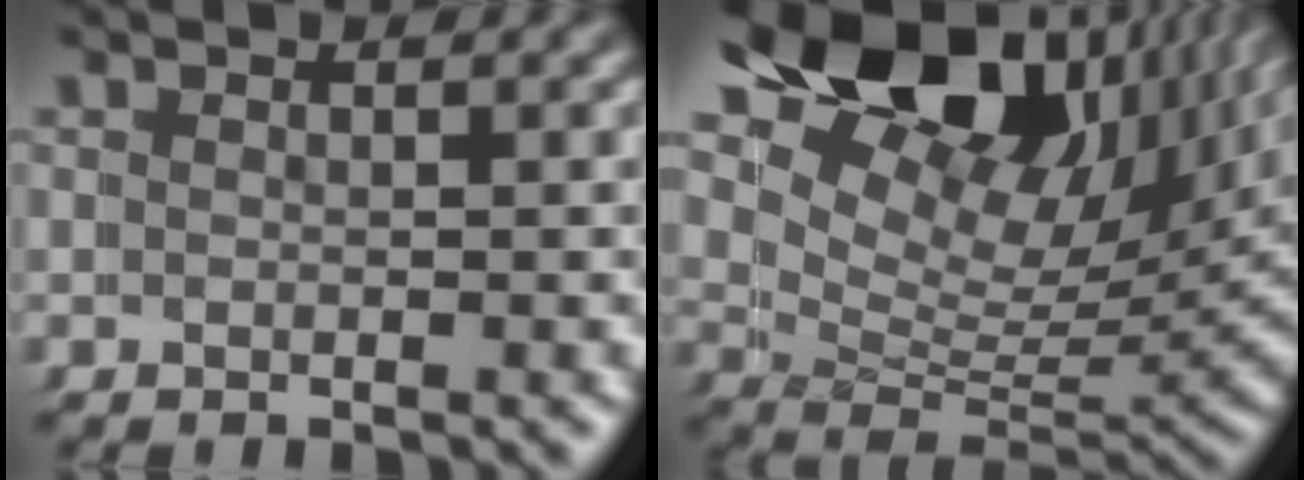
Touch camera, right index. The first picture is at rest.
{"total": 20.1, "force": [7.6, 13.0, 13.3], "torque": [-0.213, 0.023, 0.095]}